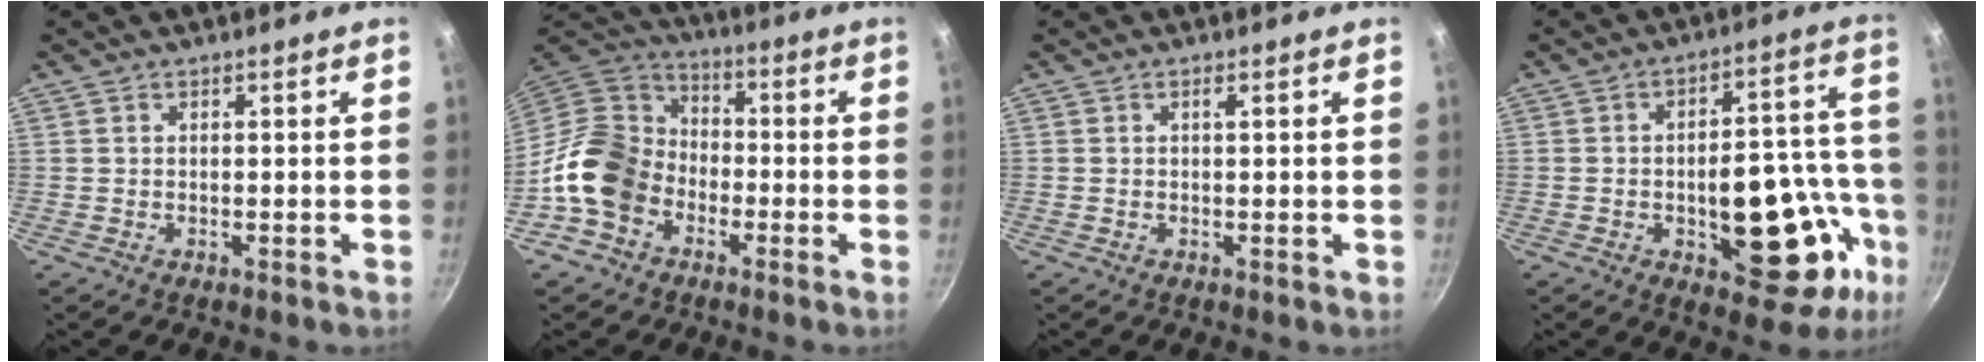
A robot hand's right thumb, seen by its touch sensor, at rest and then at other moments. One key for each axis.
{"total": 13.7, "fx": -5.1, "fy": 10.7, "fz": 6.9, "tx": -0.095, "ty": 0.050, "tz": -0.119}
{"total": 1.0, "fx": 0.2, "fy": 0.0, "fz": 0.9, "tx": -0.018, "ty": 0.000, "tz": 0.003}
{"total": 20.8, "fx": -6.4, "fy": 10.4, "fz": 16.8, "tx": -0.154, "ty": 0.043, "tz": -0.079}